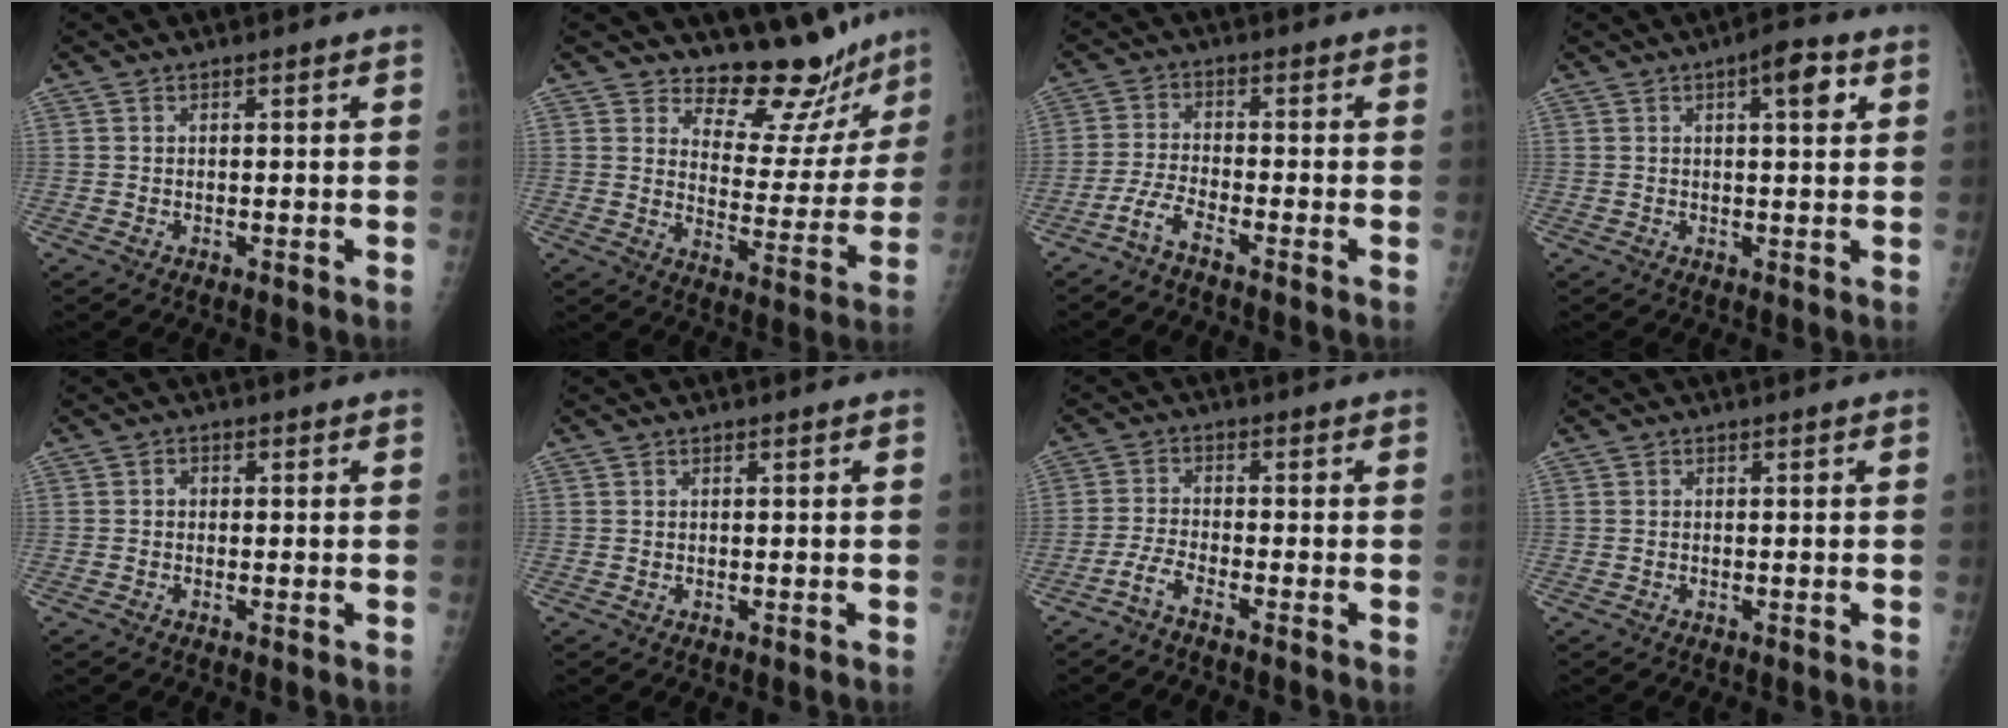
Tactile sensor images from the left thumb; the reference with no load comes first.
{"total": 13.2, "force": [12.3, 4.3, 2.1], "torque": [0.019, -0.118, 0.167]}
{"total": 3.8, "force": [-3.0, 0.2, 2.2], "torque": [-0.062, 0.012, -0.069]}
{"total": 5.5, "force": [2.3, 1.6, 4.7], "torque": [-0.059, -0.003, 0.028]}
{"total": 1.0, "force": [0.0, 0.8, 0.6], "torque": [-0.002, 0.003, -0.005]}
{"total": 0.0}
{"total": 3.1, "force": [-2.5, 0.2, 1.9], "torque": [-0.056, 0.012, -0.056]}
{"total": 0.0}